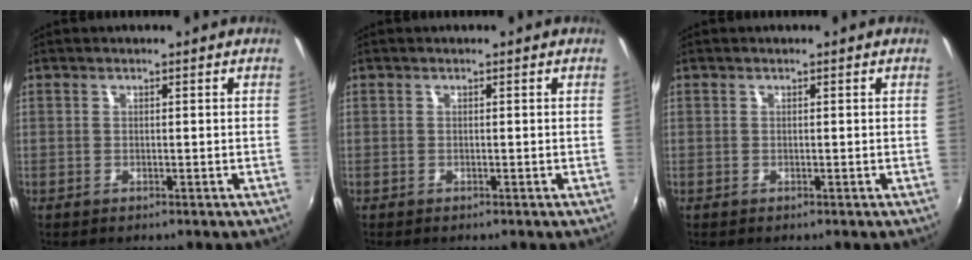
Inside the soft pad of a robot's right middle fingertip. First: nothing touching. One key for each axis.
{"total": 0.0}
{"total": 0.0}